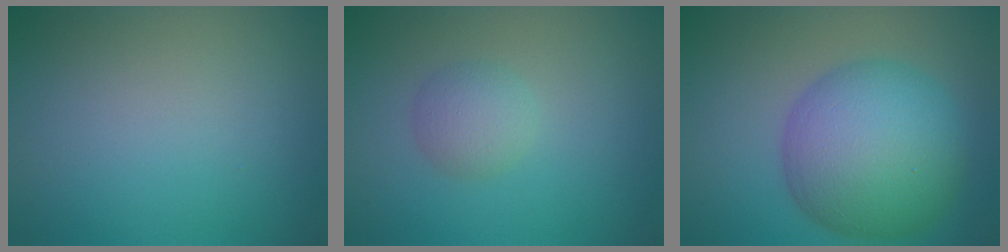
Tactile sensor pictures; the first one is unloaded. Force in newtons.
{"total": 2.2, "press": 2.2, "slide": 0.1}
{"total": 11.1, "press": 11.1, "slide": 0.2}